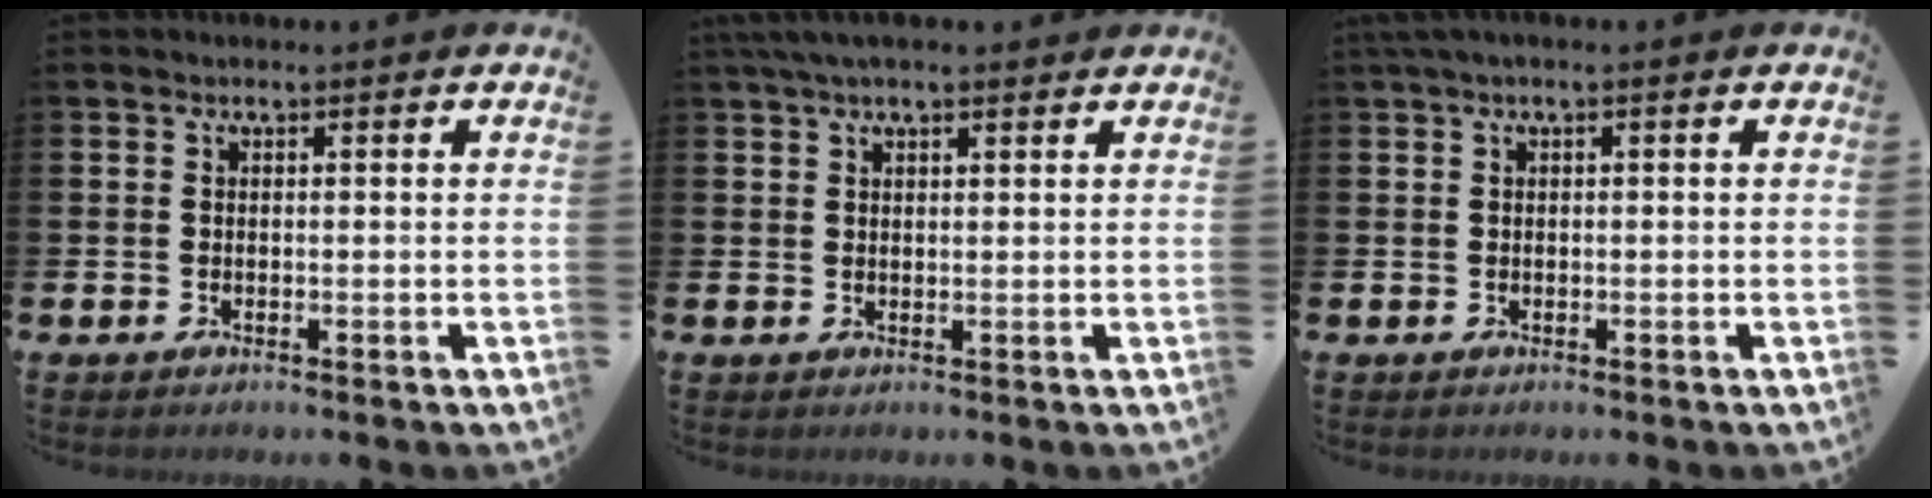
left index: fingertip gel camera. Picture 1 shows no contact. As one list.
[{"total": 2.9, "force": [2.3, 0.7, 1.6], "torque": [-0.032, 0.003, 0.041]}, {"total": 0.9, "force": [0.1, 0.1, 0.8], "torque": [-0.020, 0.003, 0.002]}]